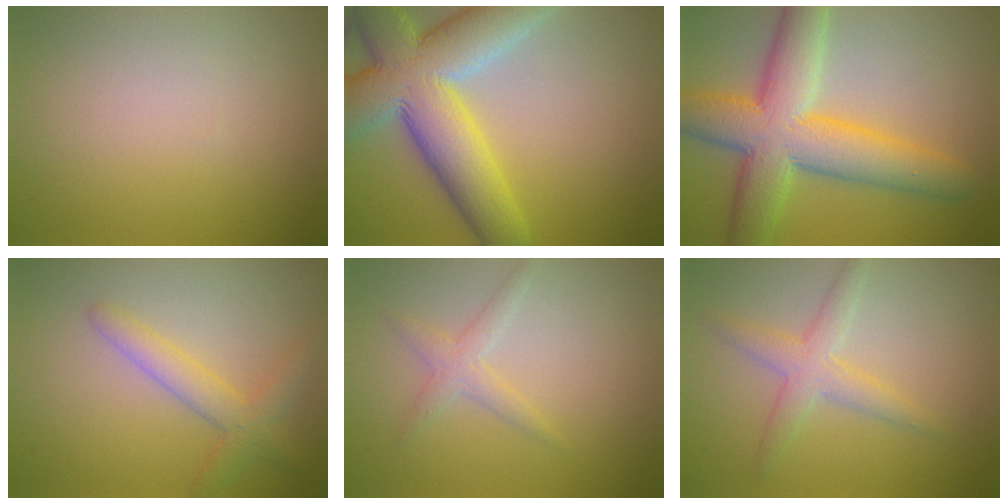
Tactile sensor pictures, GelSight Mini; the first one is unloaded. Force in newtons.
{"total": 11.9, "press": 11.9, "slide": 0.9}
{"total": 10.0, "press": 10.0, "slide": 0.5}
{"total": 2.8, "press": 2.8, "slide": 0.1}
{"total": 1.9, "press": 1.9, "slide": 0.0}
{"total": 2.9, "press": 2.9, "slide": 0.0}